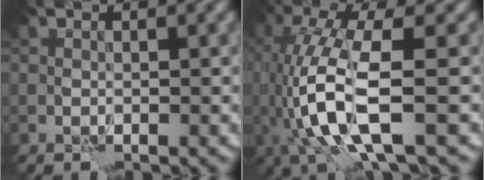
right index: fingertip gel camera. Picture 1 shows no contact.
{"total": 8.4, "force": [-0.9, 2.2, 8.0], "torque": [-0.183, -0.006, -0.015]}